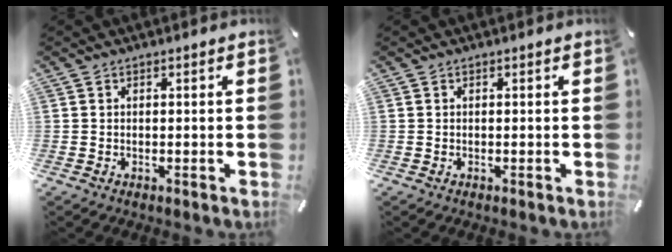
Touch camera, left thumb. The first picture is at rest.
{"total": 0.0}